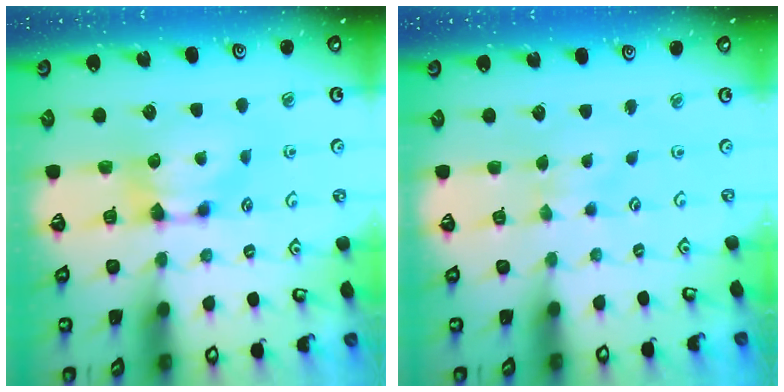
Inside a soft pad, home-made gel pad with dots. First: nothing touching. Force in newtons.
{"total": 2.5, "press": 2.5, "slide": 0.3}